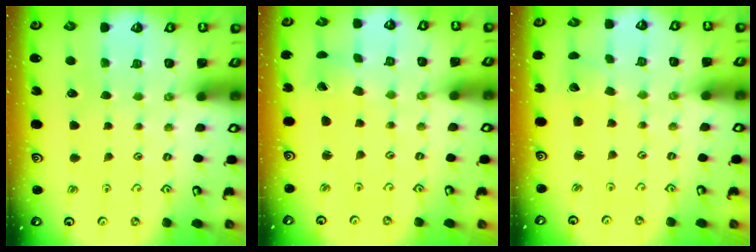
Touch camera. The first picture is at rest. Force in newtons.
{"total": 1.6, "press": 1.6, "slide": 0.2}
{"total": 2.2, "press": 2.2, "slide": 0.1}